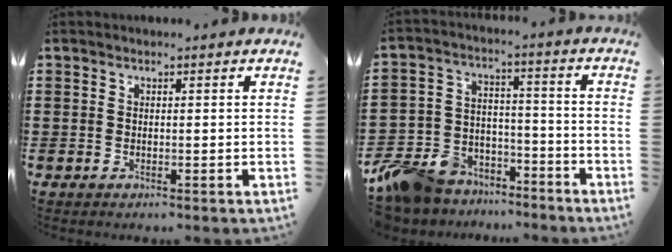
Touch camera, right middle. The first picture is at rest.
{"total": 10.1, "force": [-9.2, 4.0, 1.5], "torque": [-0.058, 0.023, -0.184]}